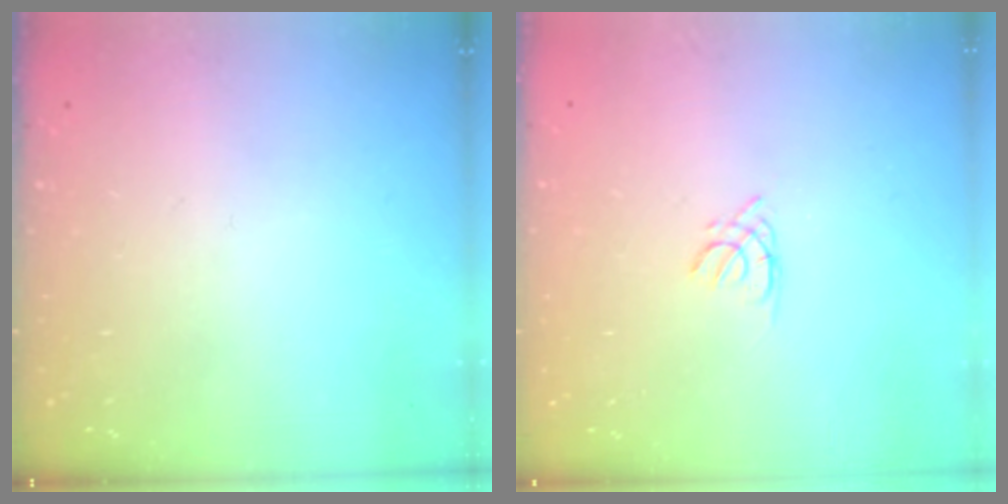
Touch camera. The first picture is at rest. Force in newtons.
{"total": 1.7, "press": 1.7, "slide": 0.3}